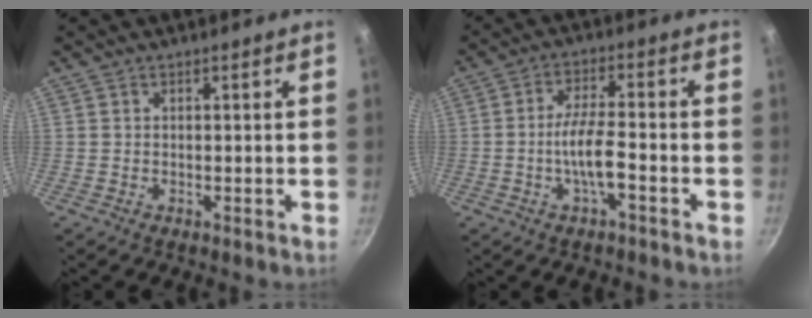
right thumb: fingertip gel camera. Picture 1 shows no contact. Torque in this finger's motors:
{"motor_torque": [2.95, 0.70, 1.51, -1.26, 0.64]}